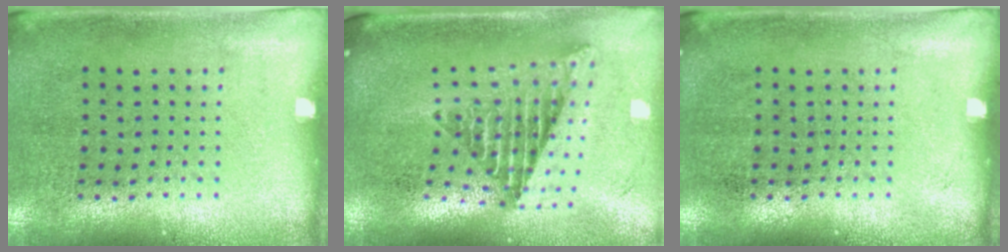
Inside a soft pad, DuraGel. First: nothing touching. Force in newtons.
{"total": 2.4, "press": 1.6, "slide": 1.9}
{"total": 0.0}